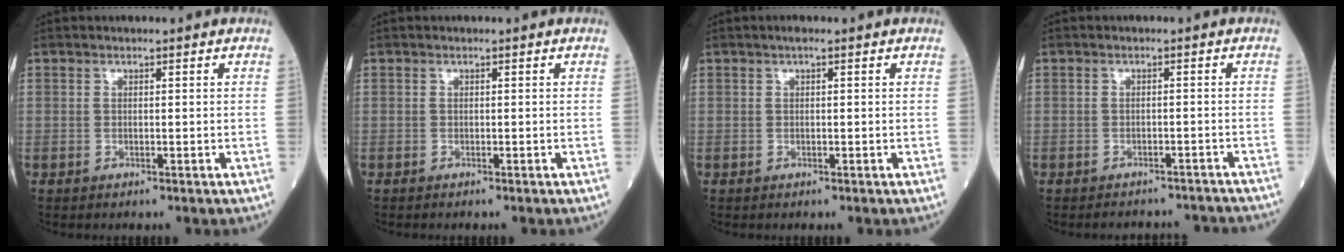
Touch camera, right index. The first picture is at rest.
{"total": 0.0}
{"total": 0.7, "force": [0.3, 0.0, 0.6], "torque": [-0.010, 0.006, 0.003]}
{"total": 7.8, "force": [-7.5, 1.8, 1.0], "torque": [-0.005, 0.007, -0.080]}